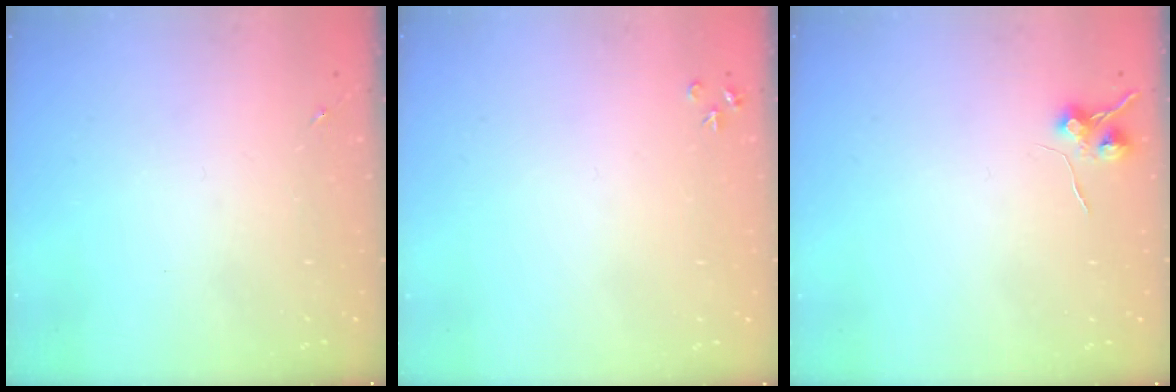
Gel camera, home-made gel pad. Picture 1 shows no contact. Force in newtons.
{"total": 3.1, "press": 3.1, "slide": 0.4}
{"total": 6.6, "press": 6.6, "slide": 0.8}